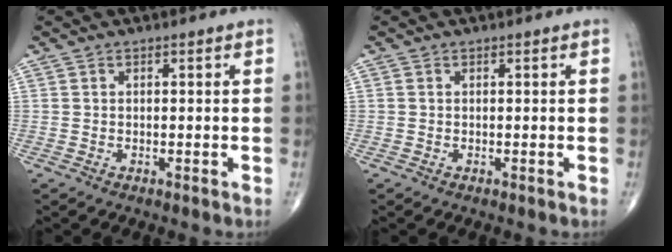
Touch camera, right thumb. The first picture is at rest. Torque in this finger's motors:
{"motor_torque": [-0.46, -0.03, -0.08, 0.12, 0.01]}